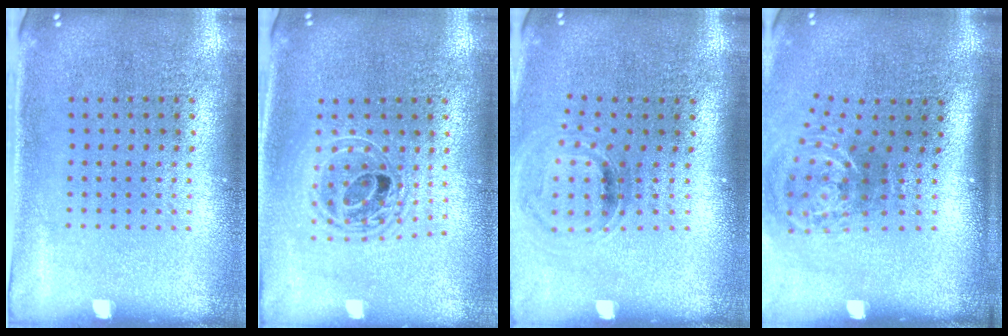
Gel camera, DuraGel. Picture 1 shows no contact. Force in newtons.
{"total": 1.6, "press": 1.4, "slide": 0.8}
{"total": 1.0, "press": 0.9, "slide": 0.4}
{"total": 2.1, "press": 1.3, "slide": 1.7}